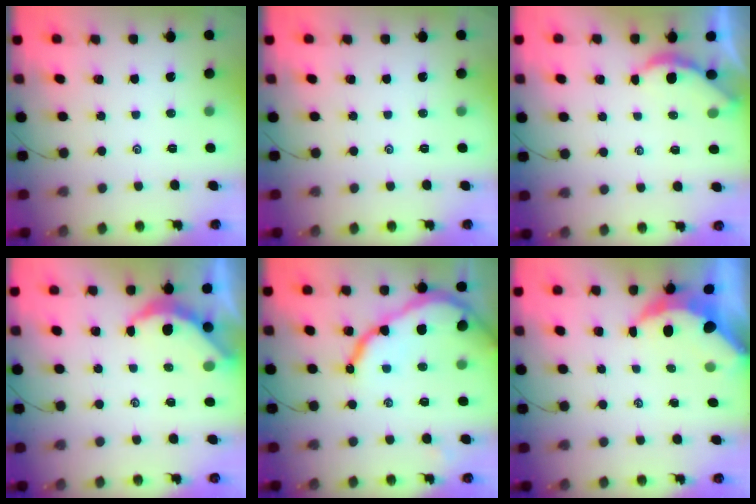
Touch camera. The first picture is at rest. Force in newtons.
{"total": 0.0}
{"total": 1.9, "press": 1.9, "slide": 0.1}
{"total": 5.9, "press": 5.9, "slide": 0.5}
{"total": 12.8, "press": 12.8, "slide": 1.3}
{"total": 7.4, "press": 7.3, "slide": 1.0}